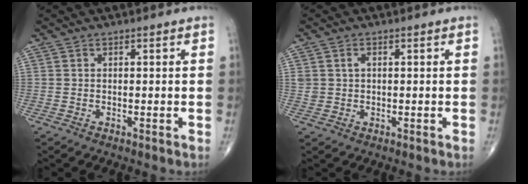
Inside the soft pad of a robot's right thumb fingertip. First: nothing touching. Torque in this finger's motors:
{"motor_torque": [-0.07, -0.01, 0.28, 0.27, 0.02]}